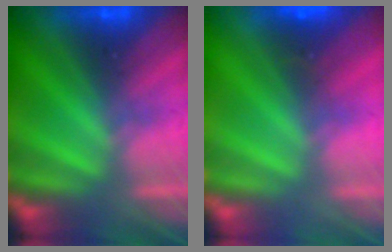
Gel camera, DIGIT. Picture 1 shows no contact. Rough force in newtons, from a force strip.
{"total": 4.9}